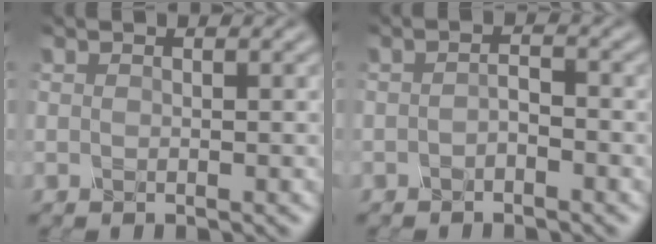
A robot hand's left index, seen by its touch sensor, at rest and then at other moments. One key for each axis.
{"total": 1.0, "fx": -0.8, "fy": -0.2, "fz": 0.4, "tx": -0.017, "ty": 0.000, "tz": -0.008}